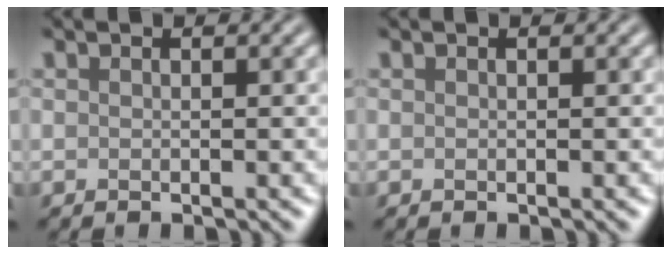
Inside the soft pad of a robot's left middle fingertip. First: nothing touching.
{"total": 0.0}